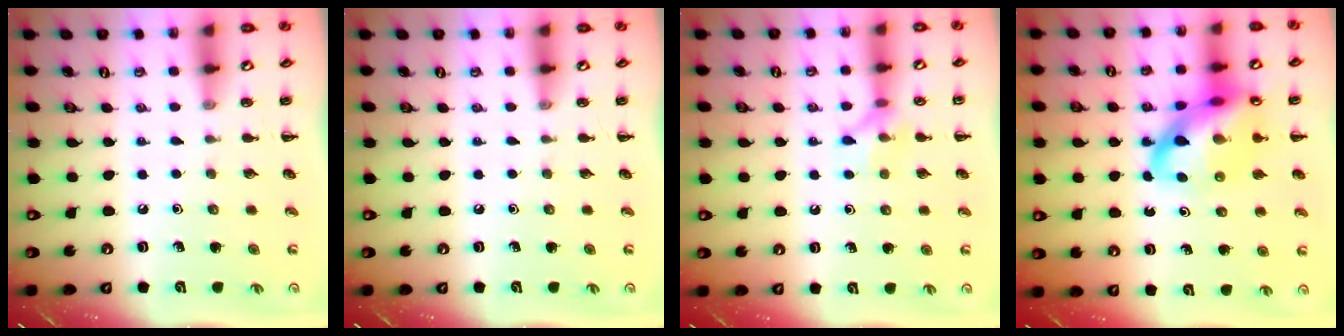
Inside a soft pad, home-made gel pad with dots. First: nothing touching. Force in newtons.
{"total": 0.0}
{"total": 7.5, "press": 7.5, "slide": 0.9}
{"total": 18.6, "press": 18.4, "slide": 2.8}